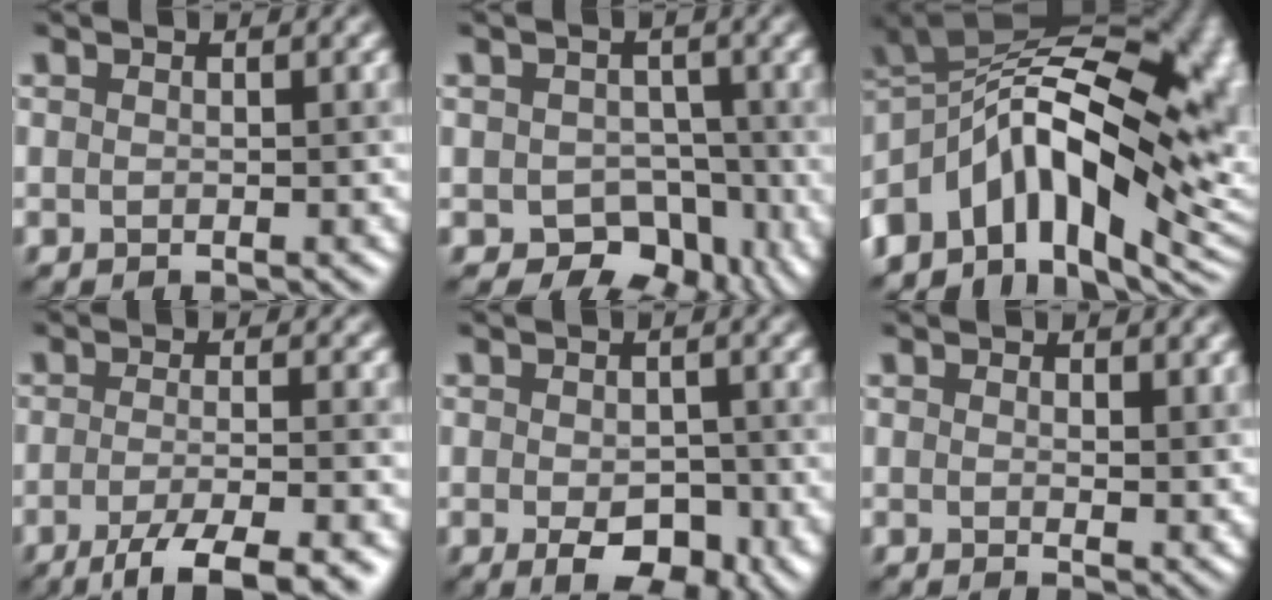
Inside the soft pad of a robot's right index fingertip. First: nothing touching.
{"total": 5.6, "force": [-1.4, 4.5, 3.0], "torque": [-0.020, -0.010, -0.021]}
{"total": 16.1, "force": [-2.3, 8.6, 13.4], "torque": [-0.221, 0.012, -0.034]}
{"total": 6.1, "force": [-3.8, 1.2, 4.6], "torque": [-0.068, -0.001, -0.068]}
{"total": 5.1, "force": [-1.5, 2.9, 3.9], "torque": [-0.059, -0.010, -0.021]}
{"total": 2.1, "force": [1.0, 0.8, 1.6], "torque": [-0.021, -0.008, 0.019]}